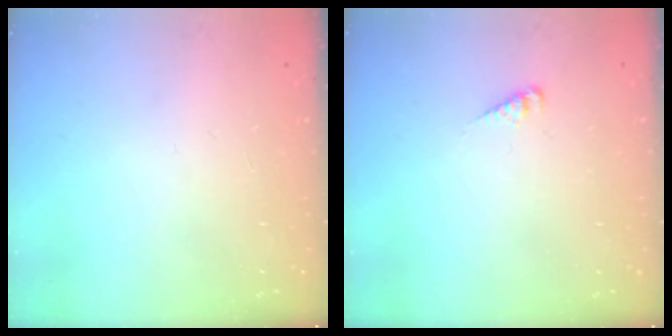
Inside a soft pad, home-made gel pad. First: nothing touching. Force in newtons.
{"total": 2.9, "press": 2.9, "slide": 0.2}